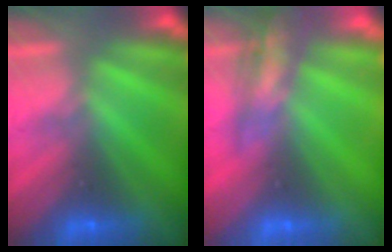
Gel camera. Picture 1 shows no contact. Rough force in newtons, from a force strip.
{"total": 2.4}